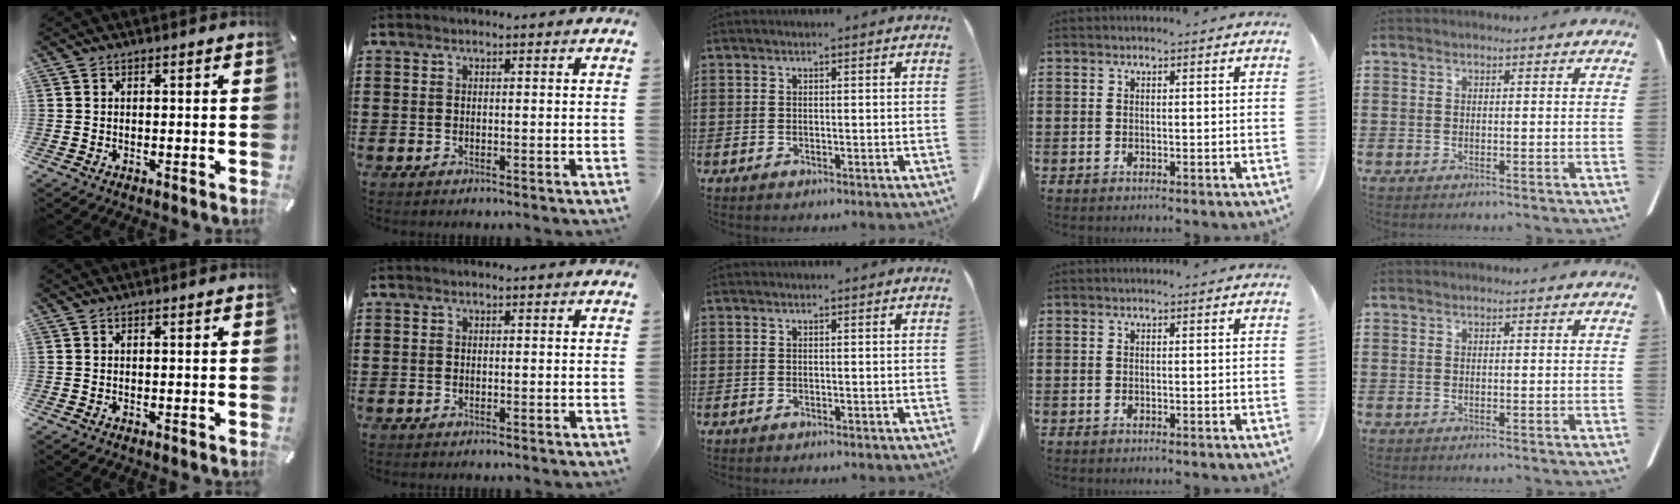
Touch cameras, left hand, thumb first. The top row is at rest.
{}